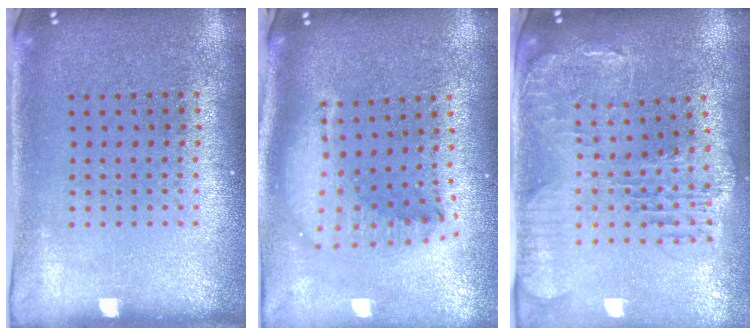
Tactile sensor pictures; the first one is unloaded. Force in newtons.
{"total": 1.8, "press": 1.4, "slide": 1.0}
{"total": 1.7, "press": 1.6, "slide": 0.6}